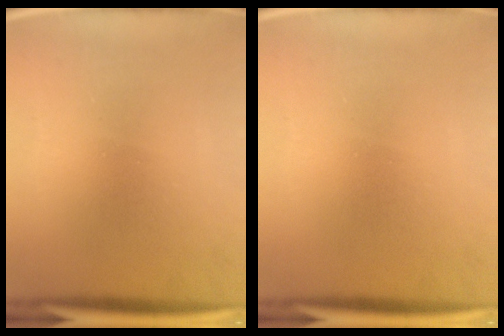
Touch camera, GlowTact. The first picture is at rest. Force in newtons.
{"total": 0.0}